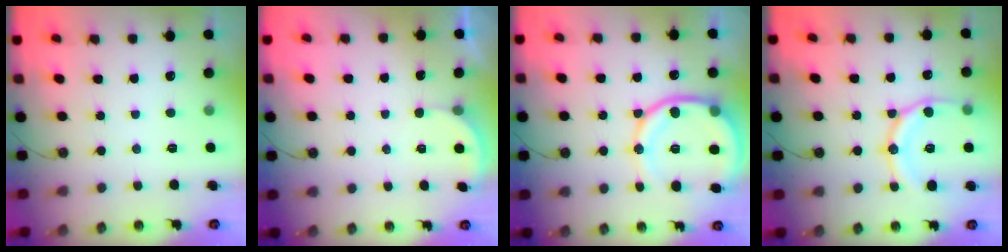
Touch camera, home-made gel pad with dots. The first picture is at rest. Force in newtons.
{"total": 1.4, "press": 1.3, "slide": 0.5}
{"total": 14.2, "press": 14.2, "slide": 1.3}
{"total": 15.1, "press": 15.0, "slide": 1.8}